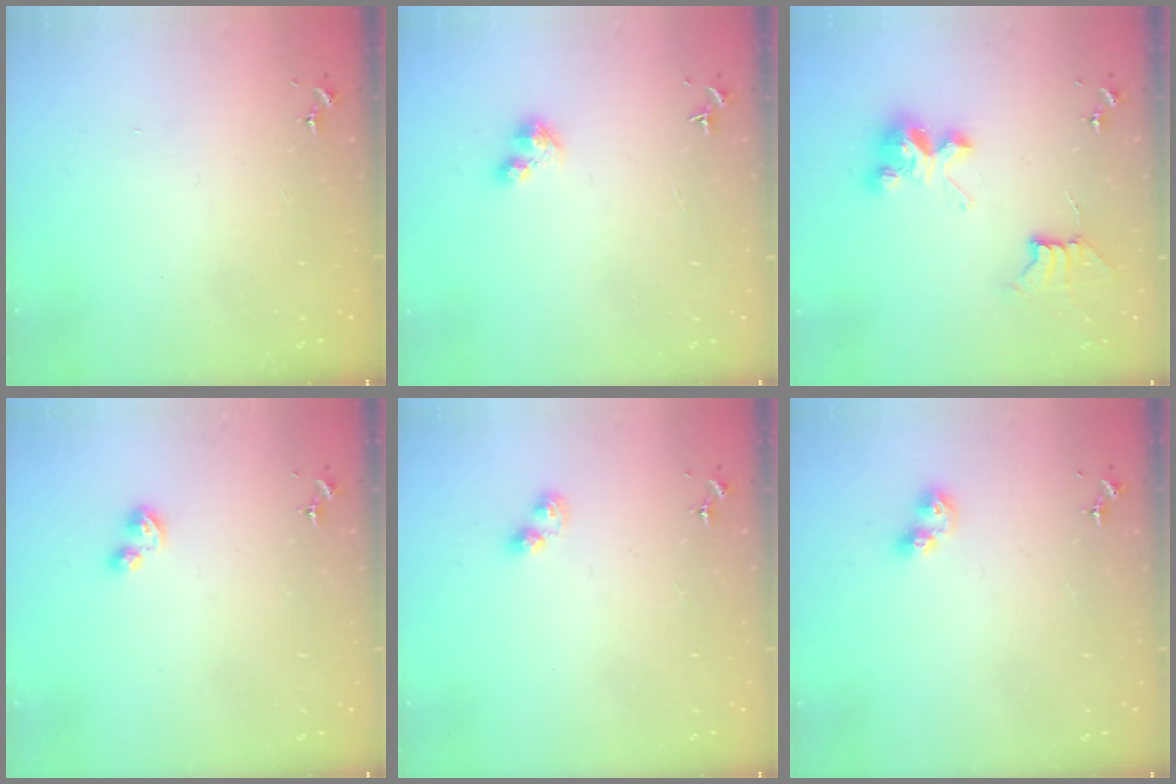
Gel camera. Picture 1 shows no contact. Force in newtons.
{"total": 4.4, "press": 4.4, "slide": 0.5}
{"total": 9.5, "press": 9.5, "slide": 0.7}
{"total": 4.7, "press": 4.6, "slide": 0.6}
{"total": 3.7, "press": 3.7, "slide": 0.4}
{"total": 6.3, "press": 6.3, "slide": 0.5}